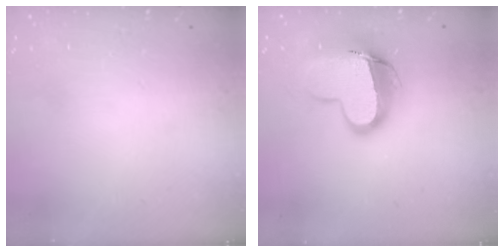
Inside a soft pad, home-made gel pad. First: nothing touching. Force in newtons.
{"total": 13.5, "press": 13.5, "slide": 1.4}